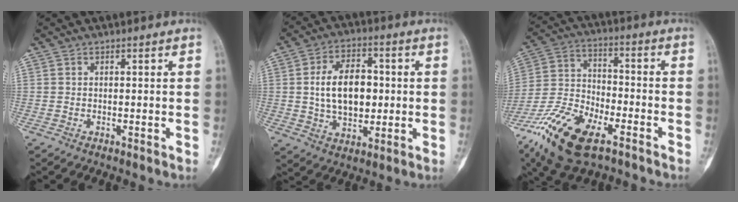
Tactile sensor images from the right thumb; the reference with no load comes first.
{"total": 12.9, "force": [0.7, 8.2, 9.9], "torque": [-0.138, 0.005, 0.015]}
{"total": 17.6, "force": [-10.5, 7.5, 12.0], "torque": [-0.238, 0.041, -0.196]}